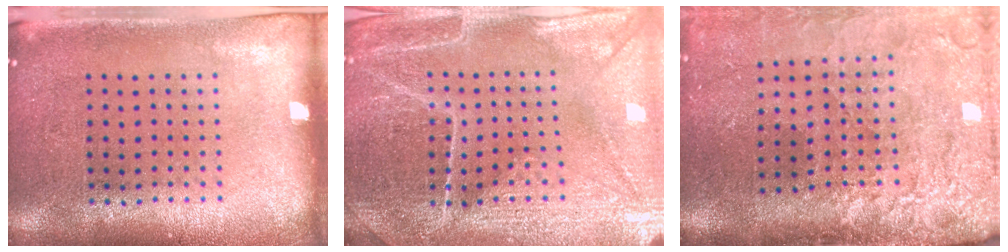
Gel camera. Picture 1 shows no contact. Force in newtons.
{"total": 4.3, "press": 4.2, "slide": 1.1}
{"total": 4.6, "press": 3.7, "slide": 2.8}